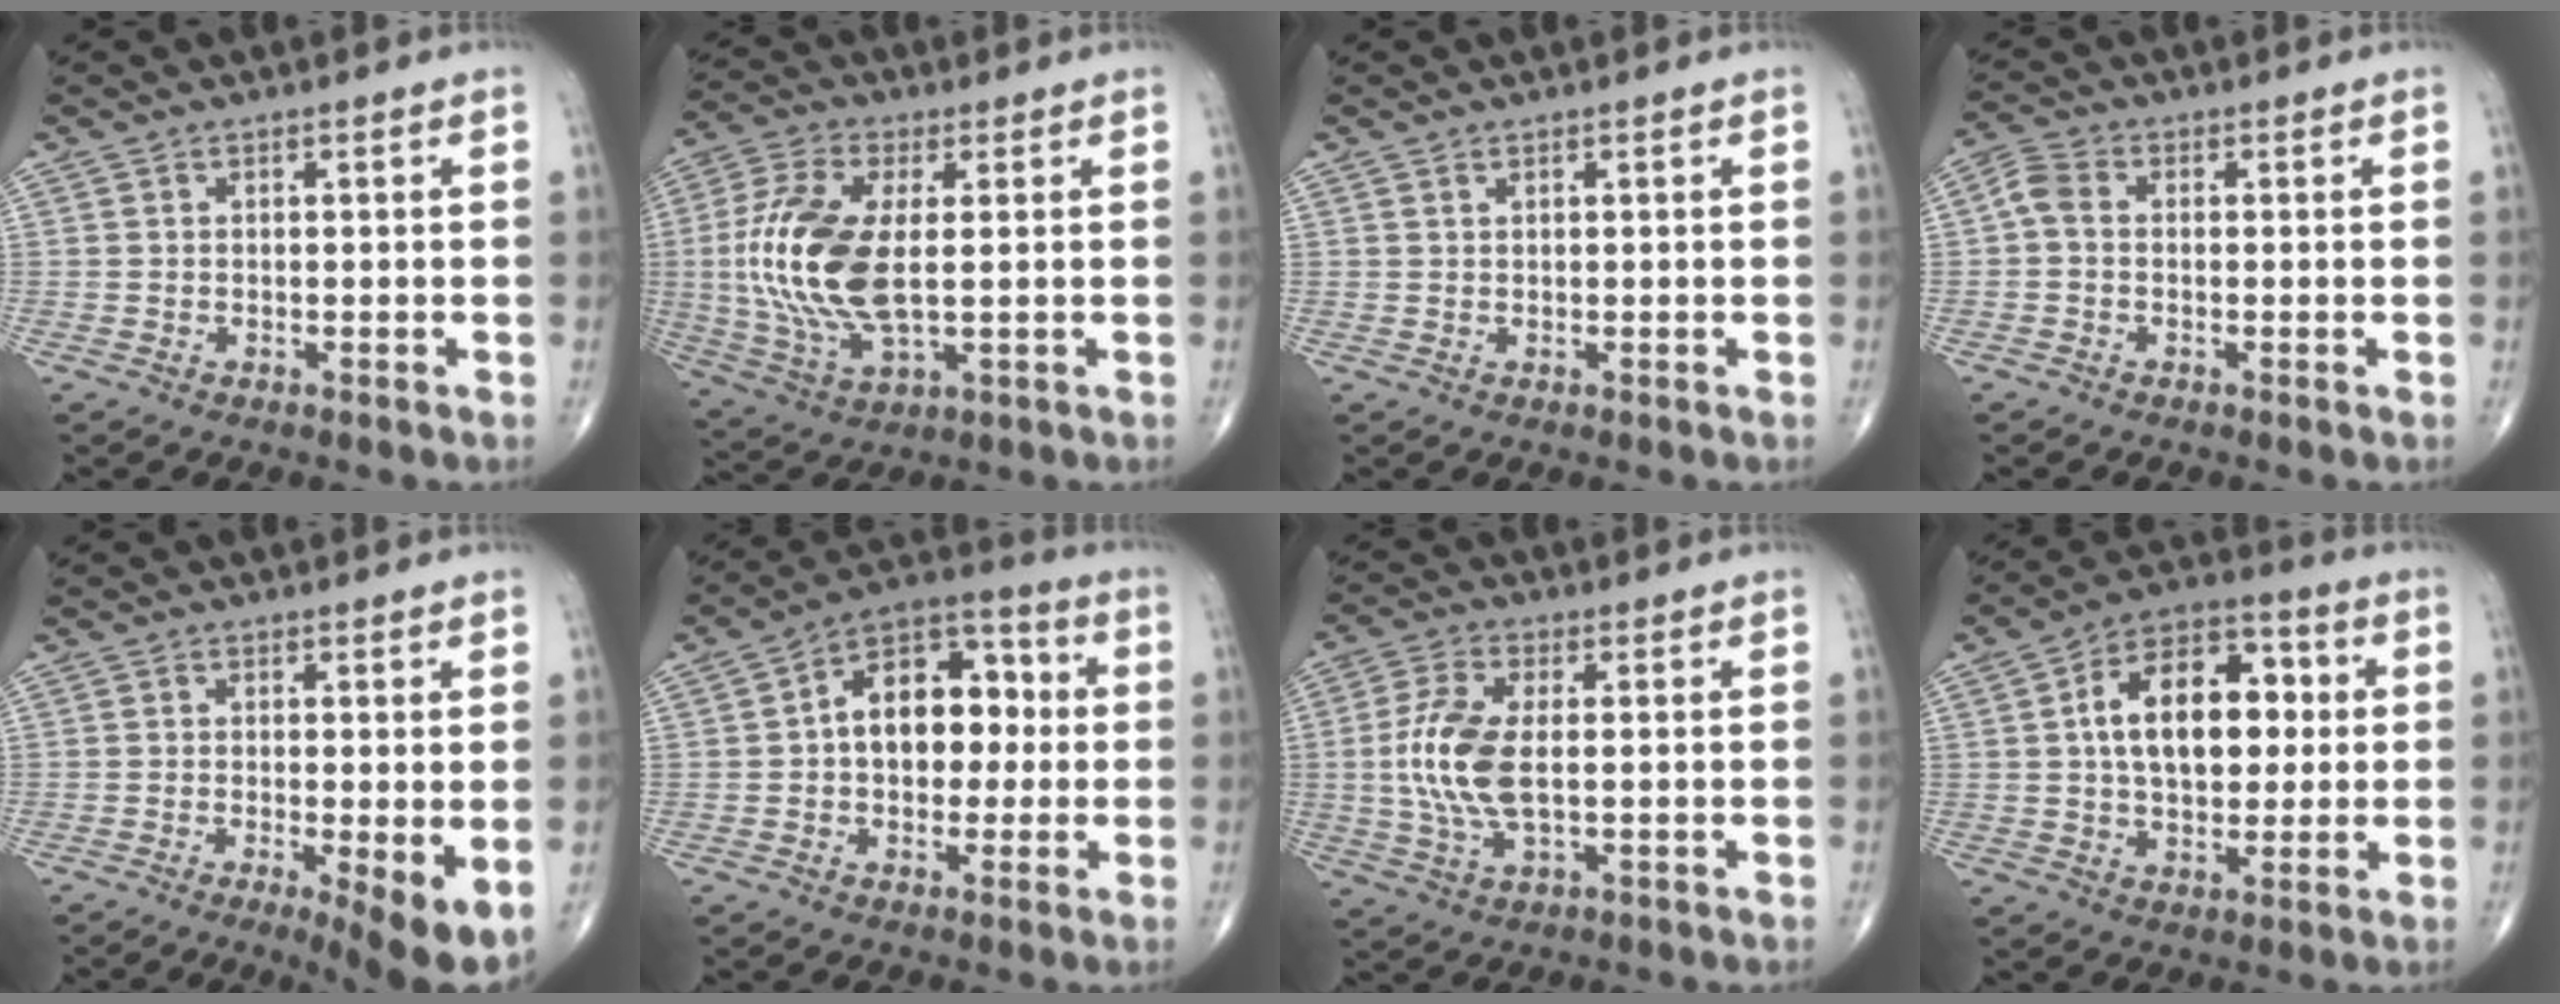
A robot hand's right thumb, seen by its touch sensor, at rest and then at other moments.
{"total": 15.8, "force": [0.5, 7.2, 14.0], "torque": [-0.312, -0.002, 0.011]}
{"total": 0.6, "force": [0.5, 0.2, 0.2], "torque": [-0.003, -0.004, 0.009]}
{"total": 3.5, "force": [-0.2, 2.5, 2.5], "torque": [-0.053, 0.010, -0.015]}
{"total": 7.0, "force": [-2.0, 1.4, 6.6], "torque": [-0.098, -0.021, -0.033]}
{"total": 14.3, "force": [0.9, 9.3, 10.9], "torque": [-0.125, 0.036, 0.003]}
{"total": 10.6, "force": [0.1, 4.9, 9.4], "torque": [-0.212, 0.001, 0.003]}
{"total": 16.6, "force": [2.3, 10.0, 13.1], "torque": [-0.179, 0.020, 0.031]}